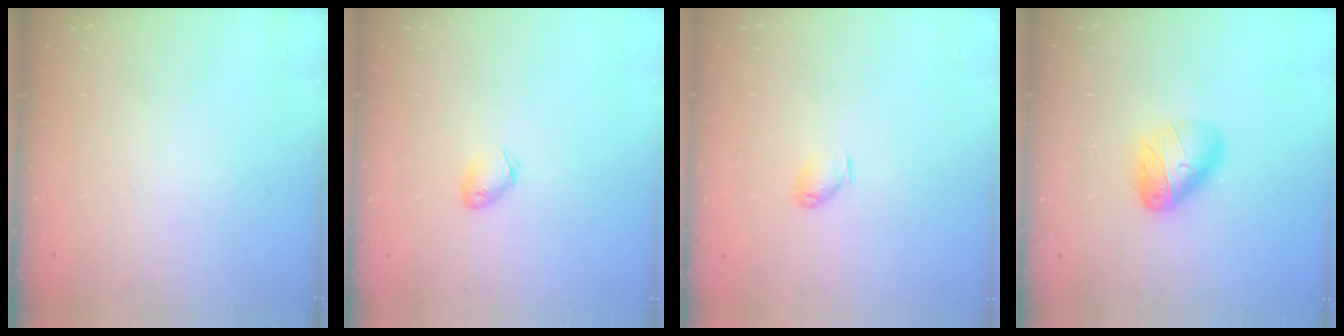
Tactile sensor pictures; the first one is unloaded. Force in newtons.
{"total": 4.6, "press": 4.5, "slide": 0.9}
{"total": 3.5, "press": 3.5, "slide": 0.6}
{"total": 11.5, "press": 11.5, "slide": 0.5}